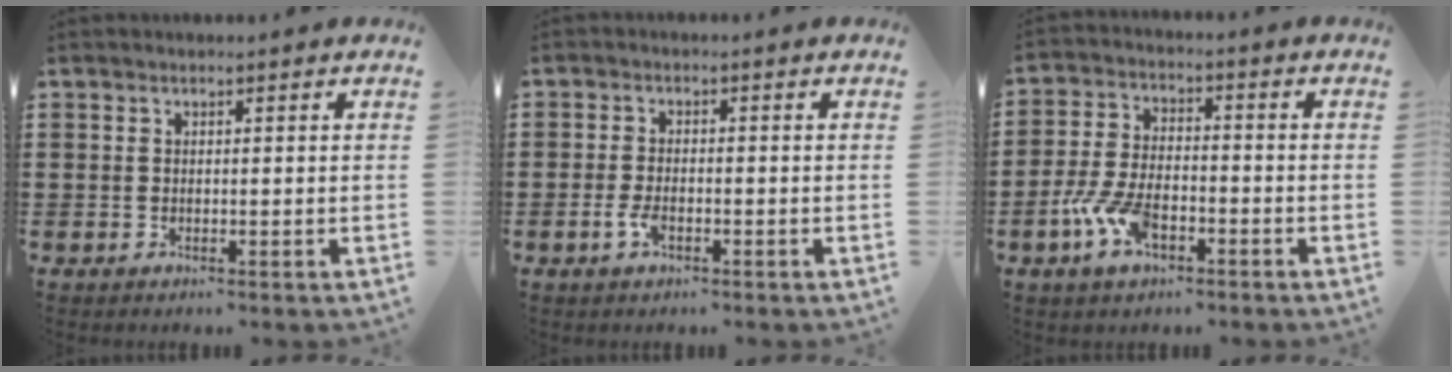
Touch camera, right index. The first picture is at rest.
{"total": 2.7, "force": [-1.1, 1.0, 2.3], "torque": [-0.057, -0.009, -0.021]}
{"total": 7.5, "force": [-3.4, 3.5, 5.8], "torque": [-0.142, -0.006, -0.067]}